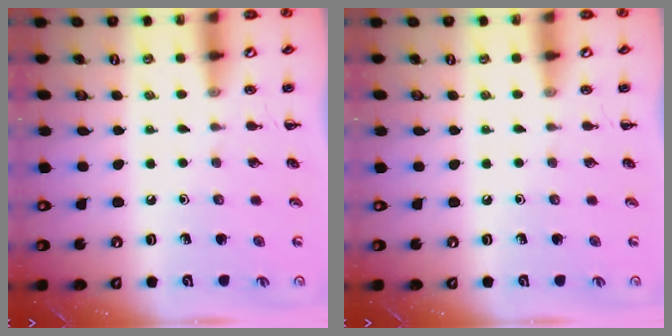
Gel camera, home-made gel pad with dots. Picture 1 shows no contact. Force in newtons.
{"total": 0.0}